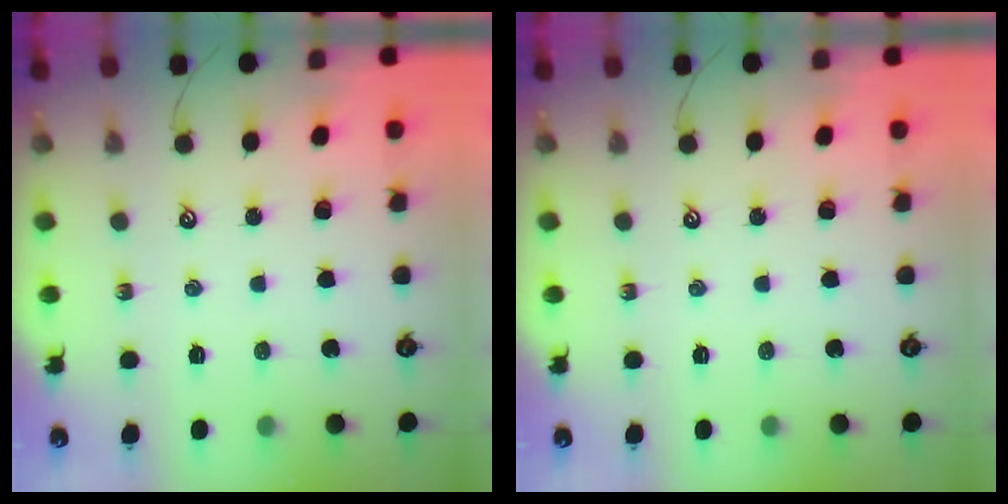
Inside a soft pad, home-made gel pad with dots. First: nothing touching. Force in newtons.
{"total": 0.0}